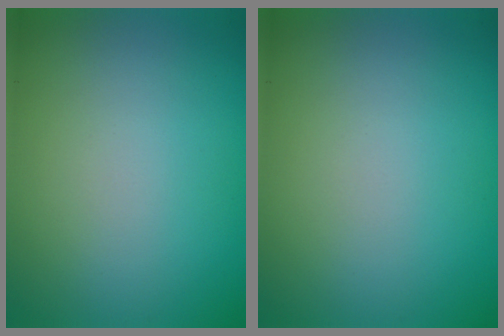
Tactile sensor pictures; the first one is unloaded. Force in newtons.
{"total": 0.0}